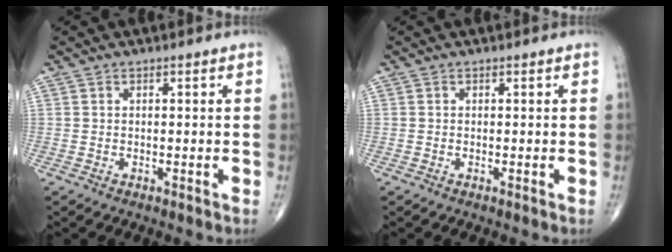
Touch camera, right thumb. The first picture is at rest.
{"total": 0.0}